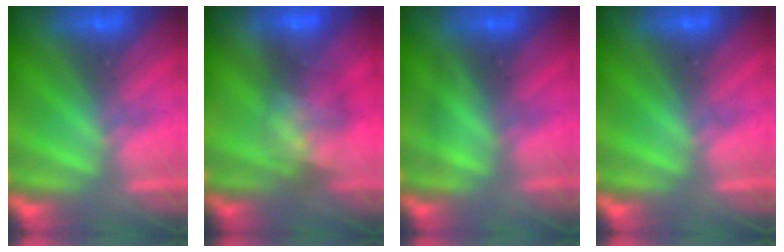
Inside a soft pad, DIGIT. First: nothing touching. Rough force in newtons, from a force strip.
{"total": 6.9}
{"total": 1.9}
{"total": 0.0}